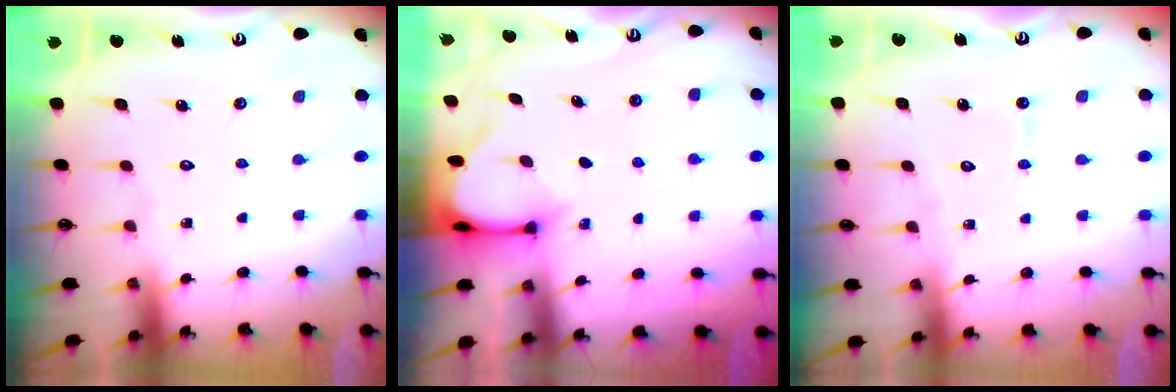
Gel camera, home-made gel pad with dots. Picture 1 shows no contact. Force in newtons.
{"total": 3.2, "press": 3.2, "slide": 0.2}
{"total": 3.7, "press": 3.7, "slide": 0.3}